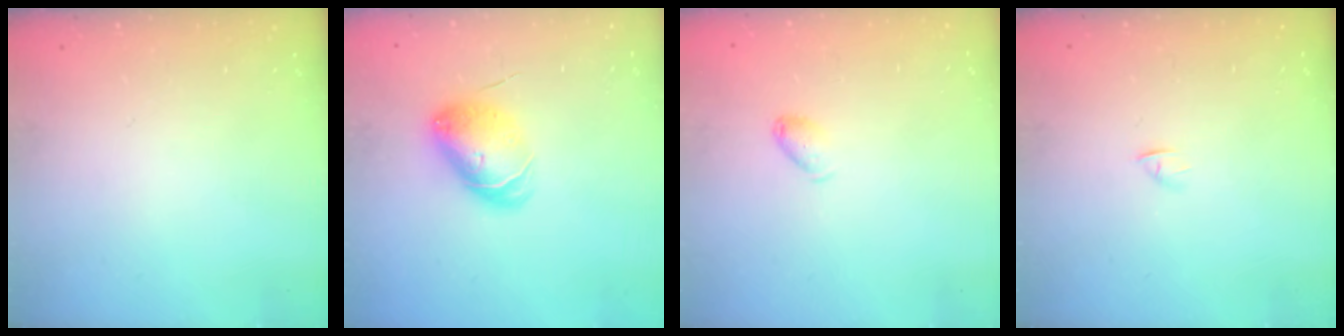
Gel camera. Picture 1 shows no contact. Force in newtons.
{"total": 8.9, "press": 8.9, "slide": 0.3}
{"total": 5.2, "press": 5.1, "slide": 0.8}
{"total": 2.4, "press": 2.3, "slide": 0.7}